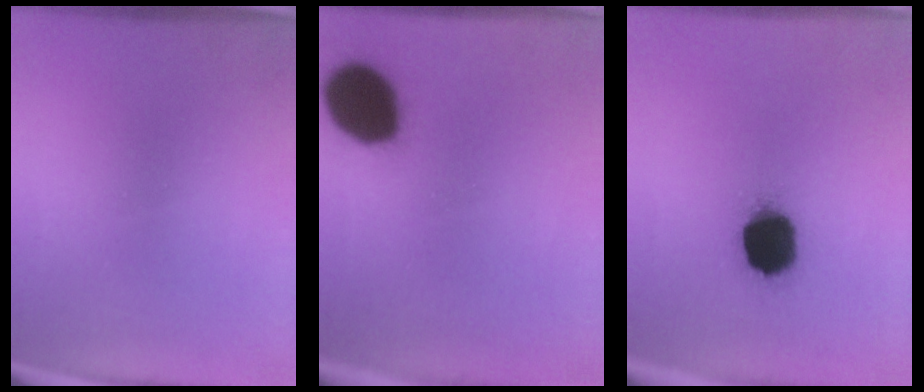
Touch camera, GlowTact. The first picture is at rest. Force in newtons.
{"total": 17.7}
{"total": 16.4}